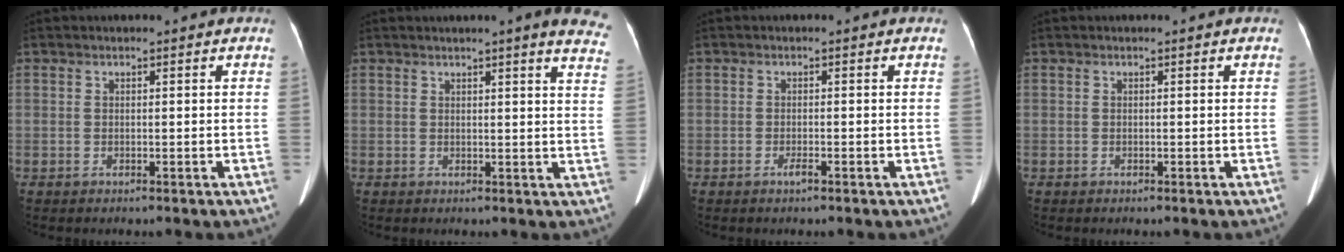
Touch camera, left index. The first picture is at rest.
{"total": 10.5, "force": [8.9, 0.3, 5.6], "torque": [-0.049, -0.029, 0.073]}
{"total": 0.6, "force": [-0.4, -0.1, 0.4], "torque": [-0.010, -0.001, -0.007]}
{"total": 0.0}